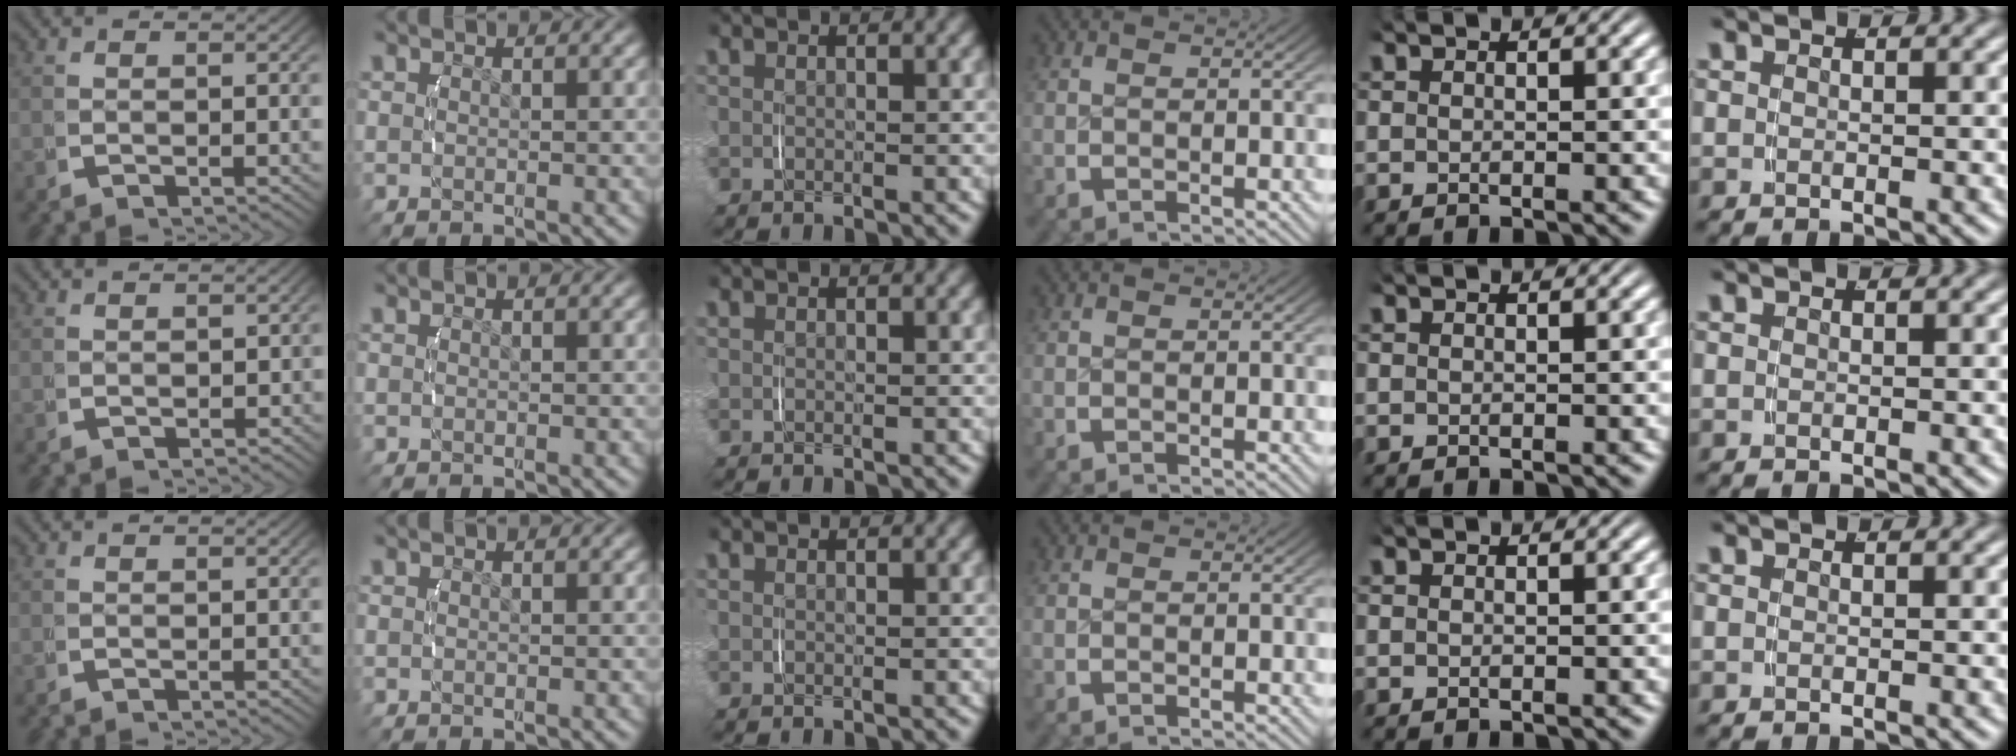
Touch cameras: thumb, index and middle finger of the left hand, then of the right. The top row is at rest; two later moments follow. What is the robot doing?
{"motion": "lift_and_place", "object": "string"}